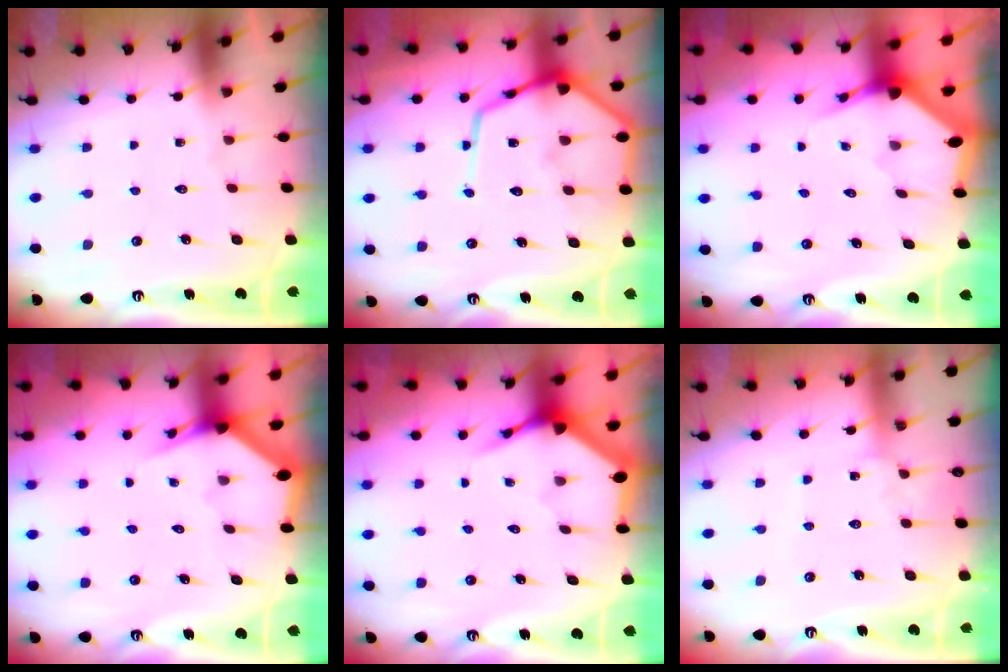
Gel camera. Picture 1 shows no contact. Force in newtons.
{"total": 14.7, "press": 14.6, "slide": 1.6}
{"total": 3.0, "press": 3.0, "slide": 0.1}
{"total": 2.9, "press": 2.9, "slide": 0.0}
{"total": 3.9, "press": 3.9, "slide": 0.5}
{"total": 2.0, "press": 2.0, "slide": 0.2}